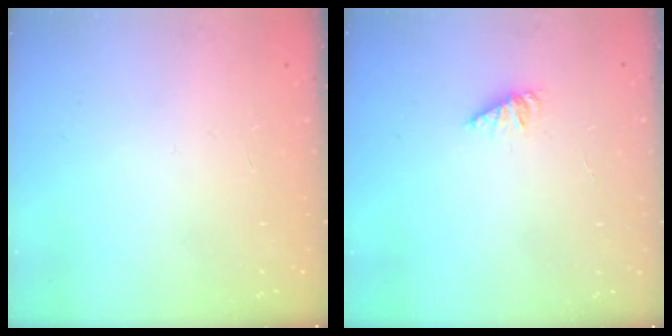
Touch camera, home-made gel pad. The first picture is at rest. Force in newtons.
{"total": 1.6, "press": 1.6, "slide": 0.2}